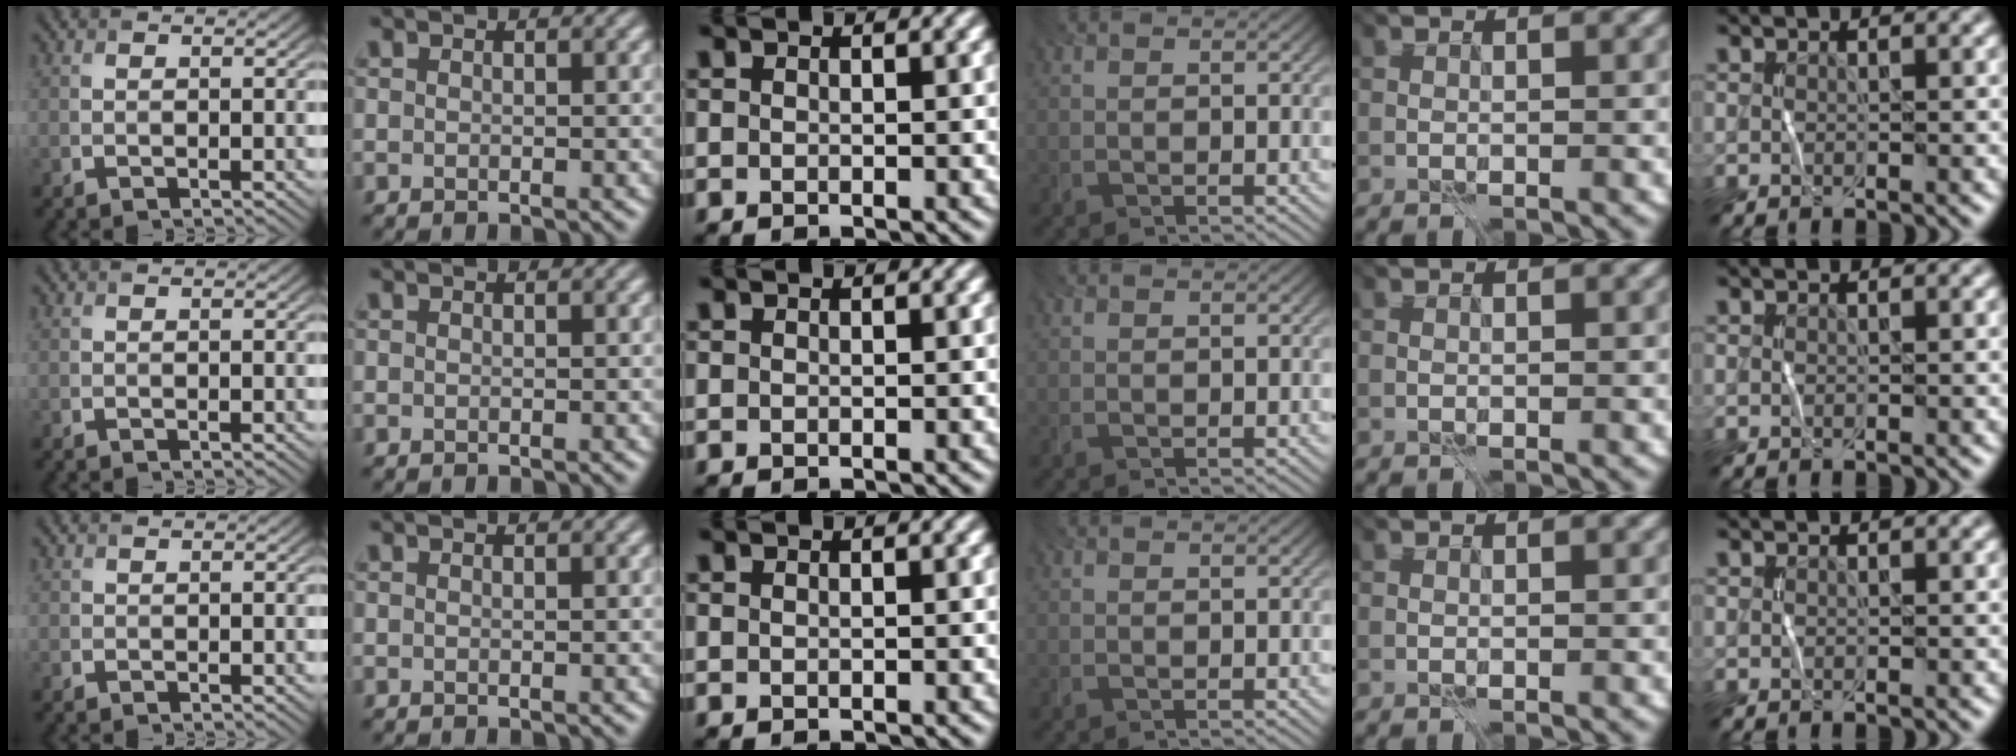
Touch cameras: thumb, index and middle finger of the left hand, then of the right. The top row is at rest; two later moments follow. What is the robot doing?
{"motion": "wrap", "object": "cellophane"}